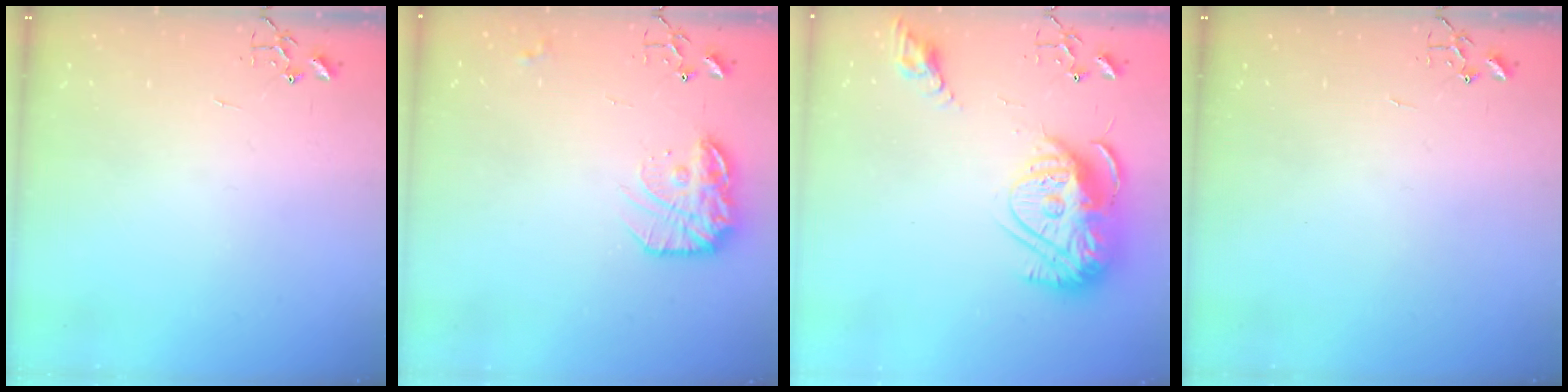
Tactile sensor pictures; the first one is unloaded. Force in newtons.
{"total": 15.4, "press": 15.3, "slide": 0.8}
{"total": 17.6, "press": 17.5, "slide": 1.6}
{"total": 0.0}